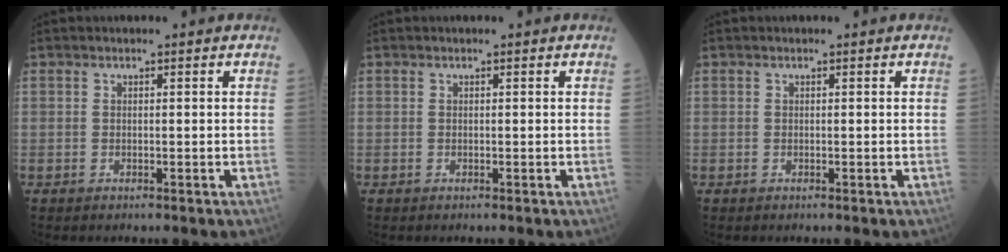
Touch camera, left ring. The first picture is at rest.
{"total": 0.0}
{"total": 0.0}